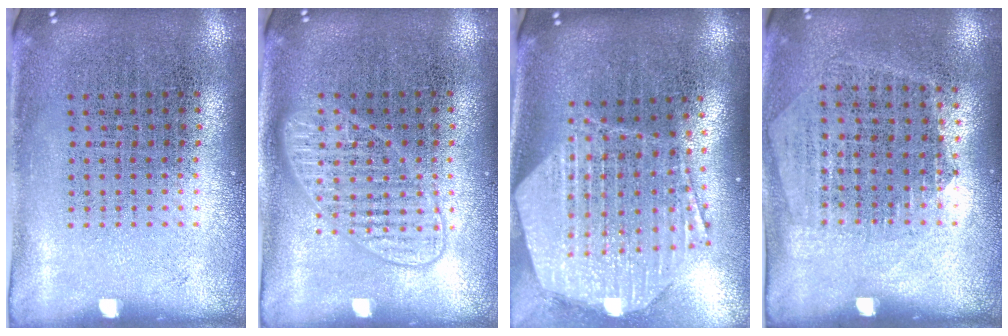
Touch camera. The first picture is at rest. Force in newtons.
{"total": 2.7, "press": 2.7, "slide": 0.4}
{"total": 2.9, "press": 2.3, "slide": 1.8}
{"total": 1.4, "press": 1.2, "slide": 0.6}